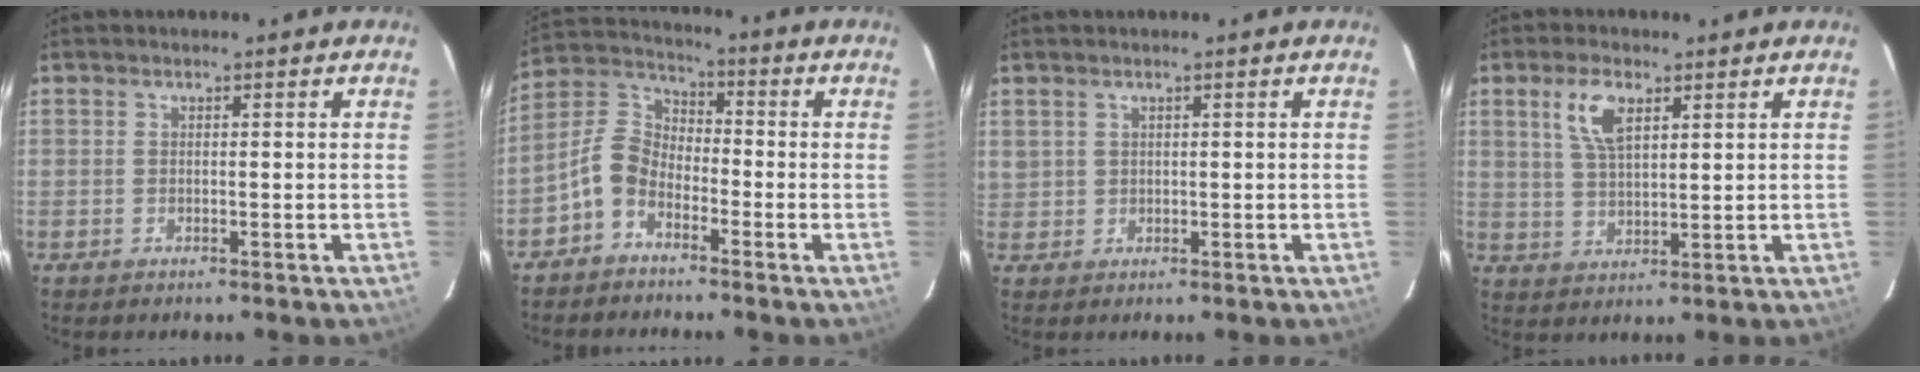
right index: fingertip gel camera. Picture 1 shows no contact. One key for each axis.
{"total": 7.0, "fx": -4.3, "fy": 4.2, "fz": 3.6, "tx": -0.077, "ty": 0.022, "tz": -0.094}
{"total": 1.8, "fx": 1.1, "fy": 1.4, "fz": 0.3, "tx": 0.002, "ty": 0.006, "tz": 0.026}
{"total": 6.6, "fx": 3.2, "fy": 2.9, "fz": 5.0, "tx": -0.097, "ty": 0.008, "tz": 0.066}